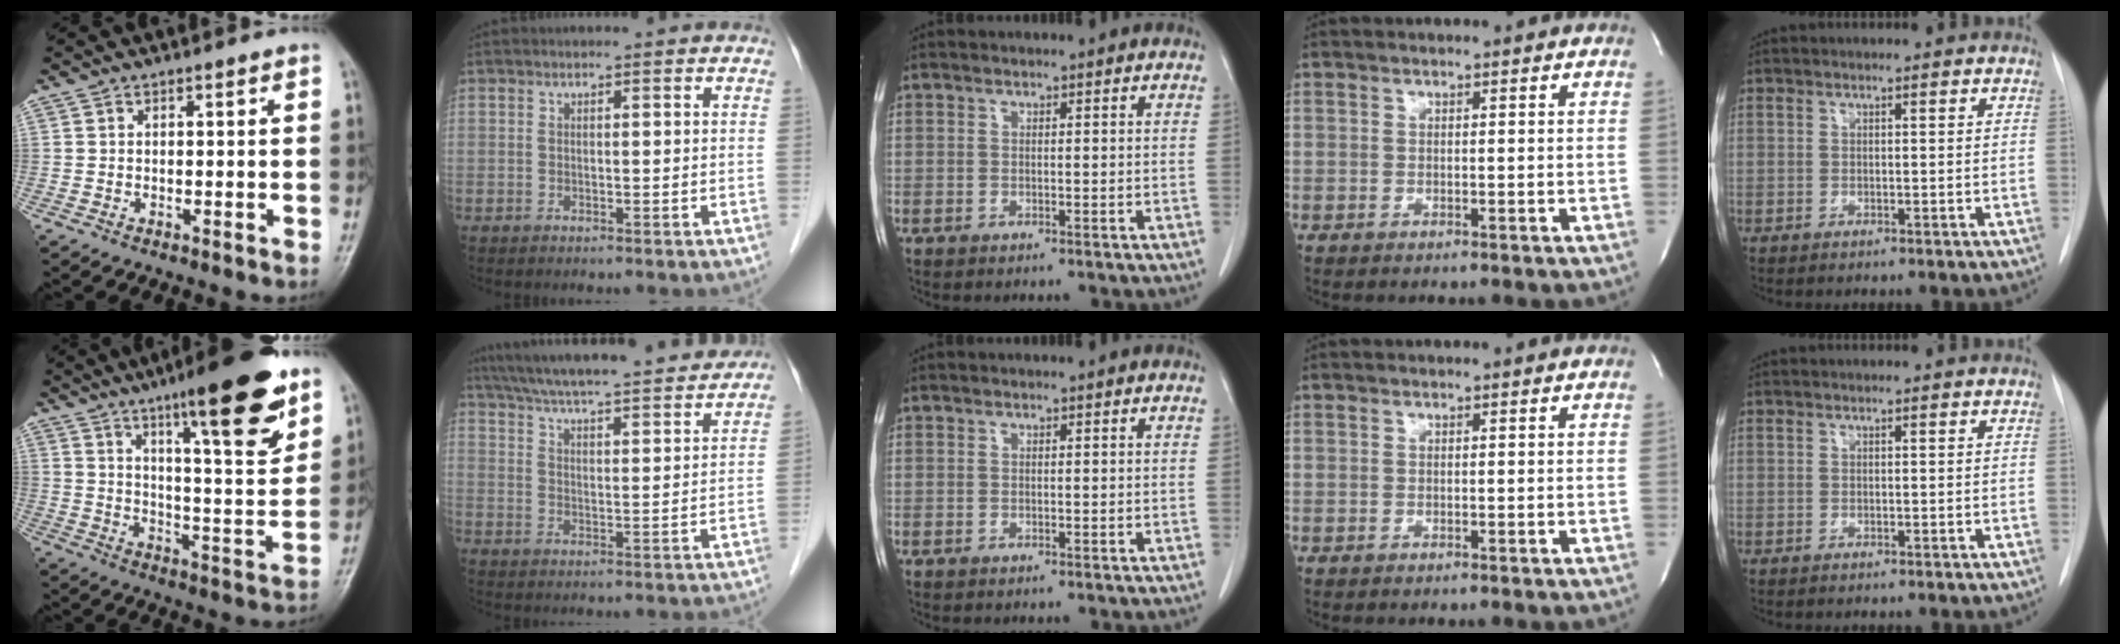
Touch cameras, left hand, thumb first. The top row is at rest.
{"thumb": {"total": 18.9, "force": [11.5, 3.8, 14.6], "torque": [-0.186, -0.060, 0.175]}, "index": {"total": 23.3, "force": [21.0, 2.2, 9.9], "torque": [-0.166, 0.013, 0.292]}}